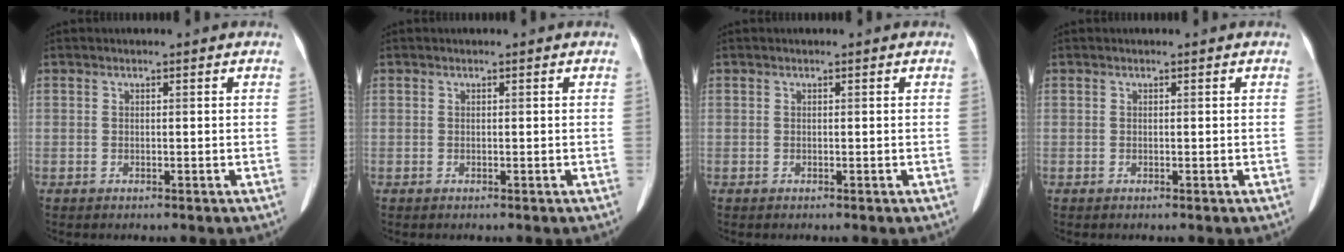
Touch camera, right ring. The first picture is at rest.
{"total": 0.0}
{"total": 0.0}
{"total": 0.0}